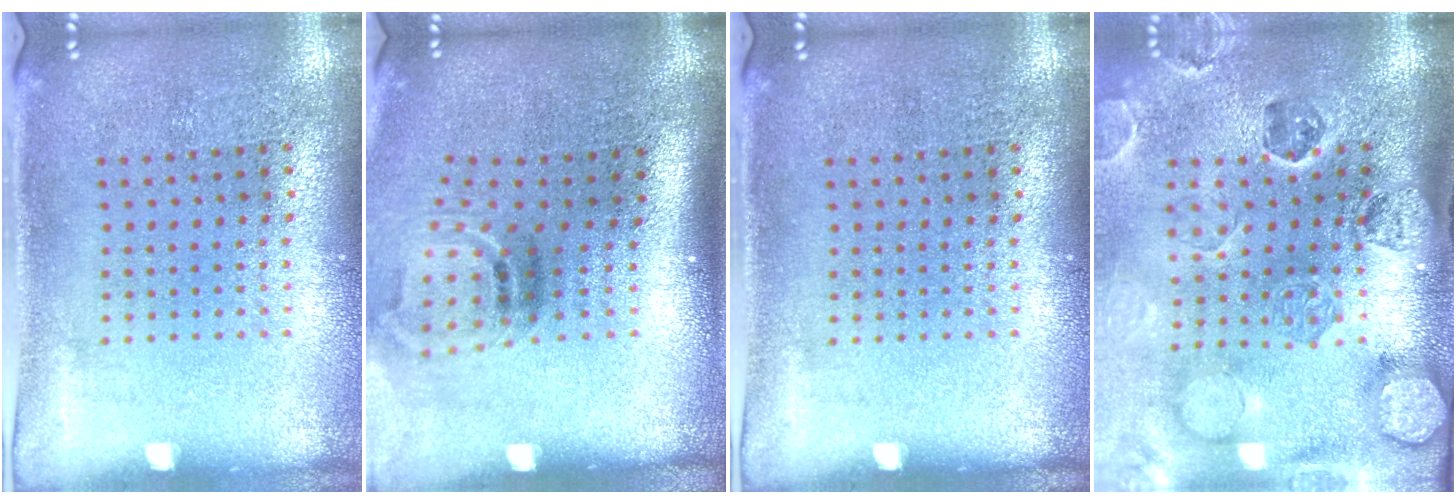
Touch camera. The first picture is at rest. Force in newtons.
{"total": 2.0, "press": 1.2, "slide": 1.6}
{"total": 0.0}
{"total": 2.9, "press": 2.7, "slide": 0.9}